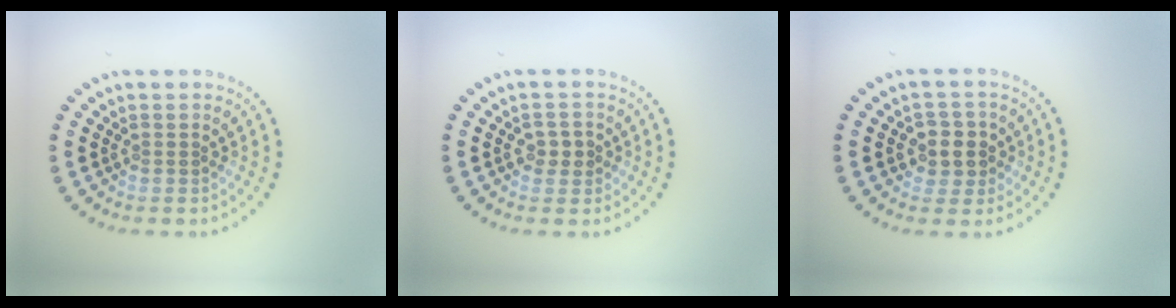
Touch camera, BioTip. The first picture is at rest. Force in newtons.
{"total": 1.9, "press": 1.8, "slide": 0.3}
{"total": 2.8, "press": 2.7, "slide": 0.9}